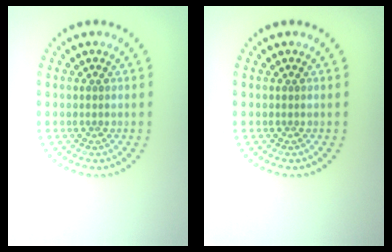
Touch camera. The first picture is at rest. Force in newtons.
{"total": 0.0}